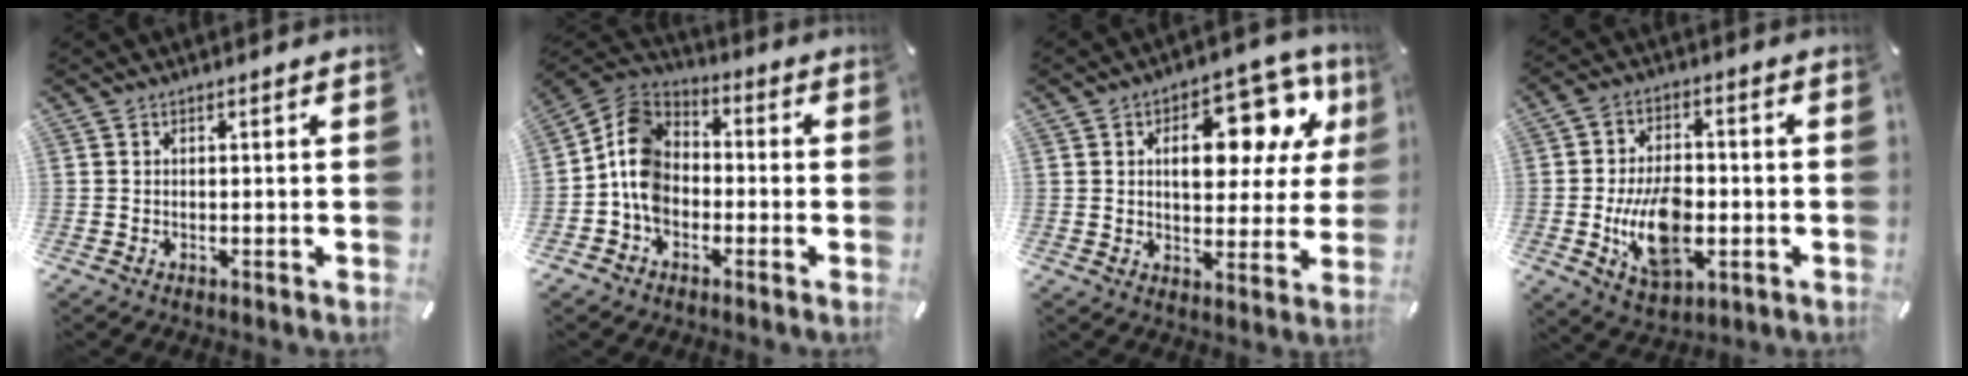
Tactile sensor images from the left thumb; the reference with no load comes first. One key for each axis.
{"total": 9.6, "fx": -2.9, "fy": 7.6, "fz": 5.0, "tx": -0.124, "ty": 0.023, "tz": -0.059}
{"total": 17.2, "fx": 6.7, "fy": 9.9, "fz": 12.3, "tx": -0.157, "ty": -0.037, "tz": 0.110}
{"total": 14.1, "fx": -2.9, "fy": 8.4, "fz": 11.0, "tx": -0.209, "ty": 0.000, "tz": -0.047}